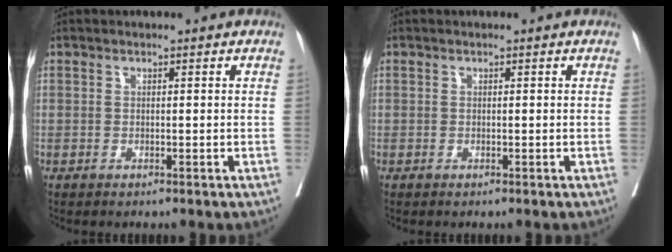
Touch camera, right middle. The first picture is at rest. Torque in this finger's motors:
{"motor_torque": [0.03, -0.03, -0.12, -0.14]}